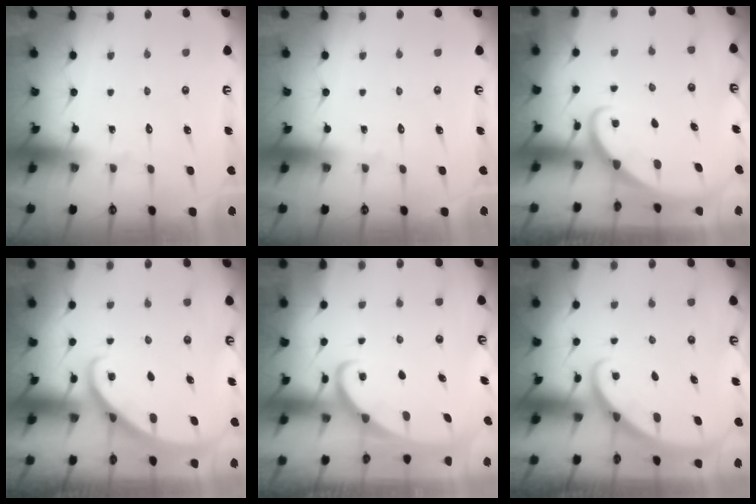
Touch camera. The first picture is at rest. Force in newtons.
{"total": 0.0}
{"total": 1.7, "press": 1.7, "slide": 0.1}
{"total": 2.1, "press": 2.1, "slide": 0.2}
{"total": 2.0, "press": 2.0, "slide": 0.3}
{"total": 2.1, "press": 2.1, "slide": 0.1}